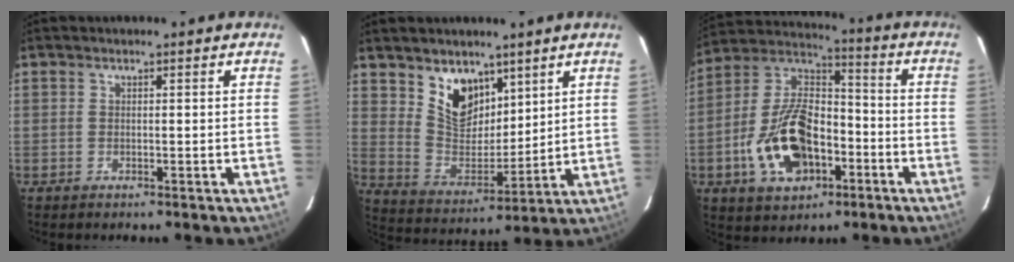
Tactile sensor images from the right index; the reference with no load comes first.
{"total": 10.6, "force": [6.8, 6.4, 5.1], "torque": [-0.089, -0.006, 0.139]}
{"total": 18.2, "force": [-6.4, 10.9, 13.2], "torque": [-0.275, 0.019, -0.101]}